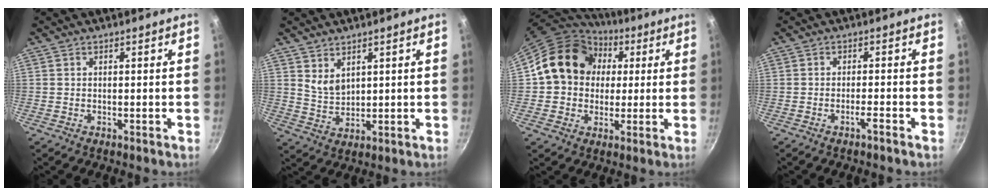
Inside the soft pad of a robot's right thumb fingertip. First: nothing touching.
{"total": 4.2, "force": [2.6, 2.4, 2.4], "torque": [-0.037, -0.023, 0.058]}
{"total": 17.4, "force": [3.1, 14.6, 9.0], "torque": [-0.128, 0.031, 0.040]}
{"total": 1.9, "force": [-1.4, 0.0, 1.4], "torque": [-0.029, 0.012, -0.023]}